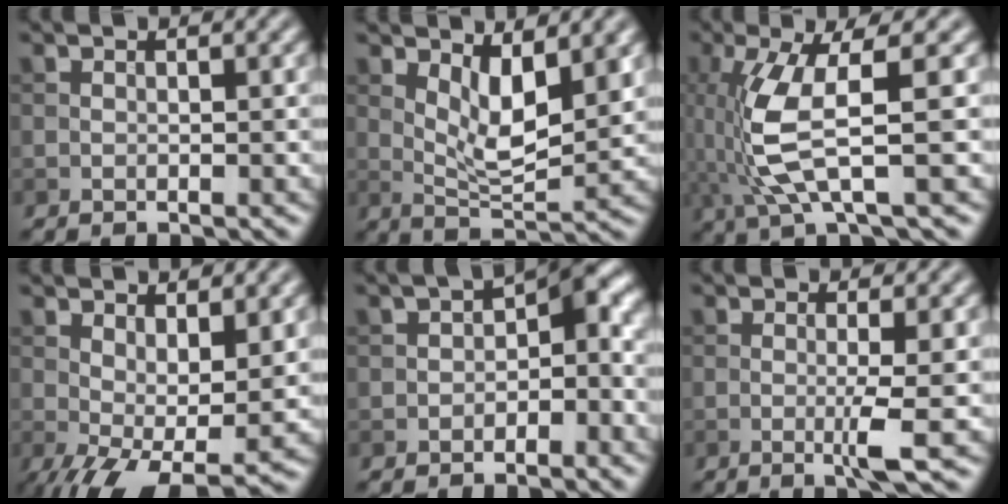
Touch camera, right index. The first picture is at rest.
{"total": 4.6, "force": [1.8, 1.7, 3.9], "torque": [-0.073, -0.011, 0.036]}
{"total": 6.6, "force": [-0.1, 1.5, 6.4], "torque": [-0.156, -0.005, 0.007]}
{"total": 7.6, "force": [-1.0, 3.1, 6.9], "torque": [-0.127, -0.014, -0.007]}
{"total": 4.7, "force": [-1.1, 2.8, 3.6], "torque": [-0.025, 0.014, -0.030]}
{"total": 2.8, "force": [-0.4, 0.2, 2.8], "torque": [-0.051, -0.009, -0.012]}